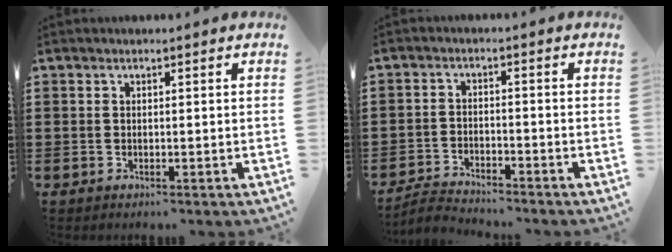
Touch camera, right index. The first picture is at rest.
{"total": 3.4, "force": [-3.4, 0.2, -0.1], "torque": [-0.011, 0.001, -0.075]}